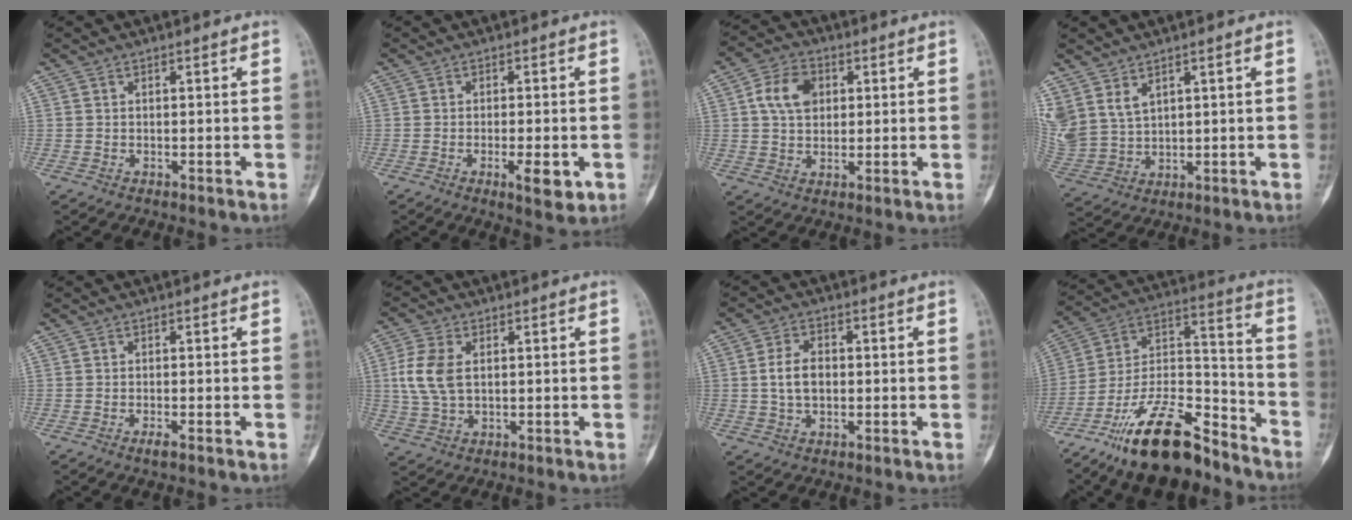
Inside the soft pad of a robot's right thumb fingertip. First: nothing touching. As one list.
[{"total": 5.8, "force": [-2.0, 1.9, 5.1], "torque": [-0.071, -0.007, -0.025]}, {"total": 8.4, "force": [2.0, 6.1, 5.3], "torque": [-0.078, 0.005, 0.031]}, {"total": 9.8, "force": [5.3, 6.2, 5.3], "torque": [-0.123, -0.016, 0.129]}, {"total": 1.4, "force": [-0.8, 0.2, 1.1], "torque": [-0.023, -0.002, -0.016]}, {"total": 7.7, "force": [1.1, 4.9, 5.9], "torque": [-0.133, 0.005, 0.026]}, {"total": 5.7, "force": [0.1, 3.8, 4.3], "torque": [-0.077, 0.009, 0.001]}, {"total": 21.5, "force": [-15.6, 8.0, 12.4], "torque": [-0.219, 0.095, -0.276]}]